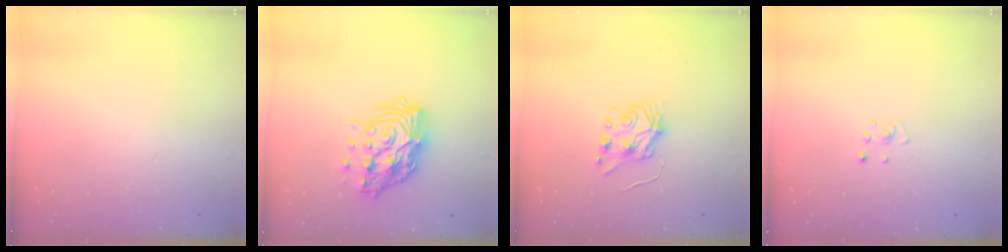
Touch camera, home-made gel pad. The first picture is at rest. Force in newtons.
{"total": 15.3, "press": 15.3, "slide": 1.2}
{"total": 6.0, "press": 6.0, "slide": 0.6}
{"total": 2.2, "press": 2.2, "slide": 0.2}